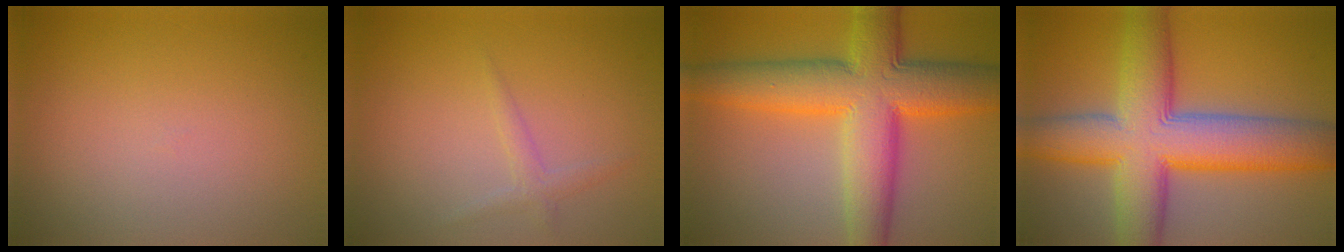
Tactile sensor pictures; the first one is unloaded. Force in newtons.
{"total": 1.3, "press": 1.3, "slide": 0.0}
{"total": 11.1, "press": 11.1, "slide": 0.2}
{"total": 12.3, "press": 12.3, "slide": 0.3}